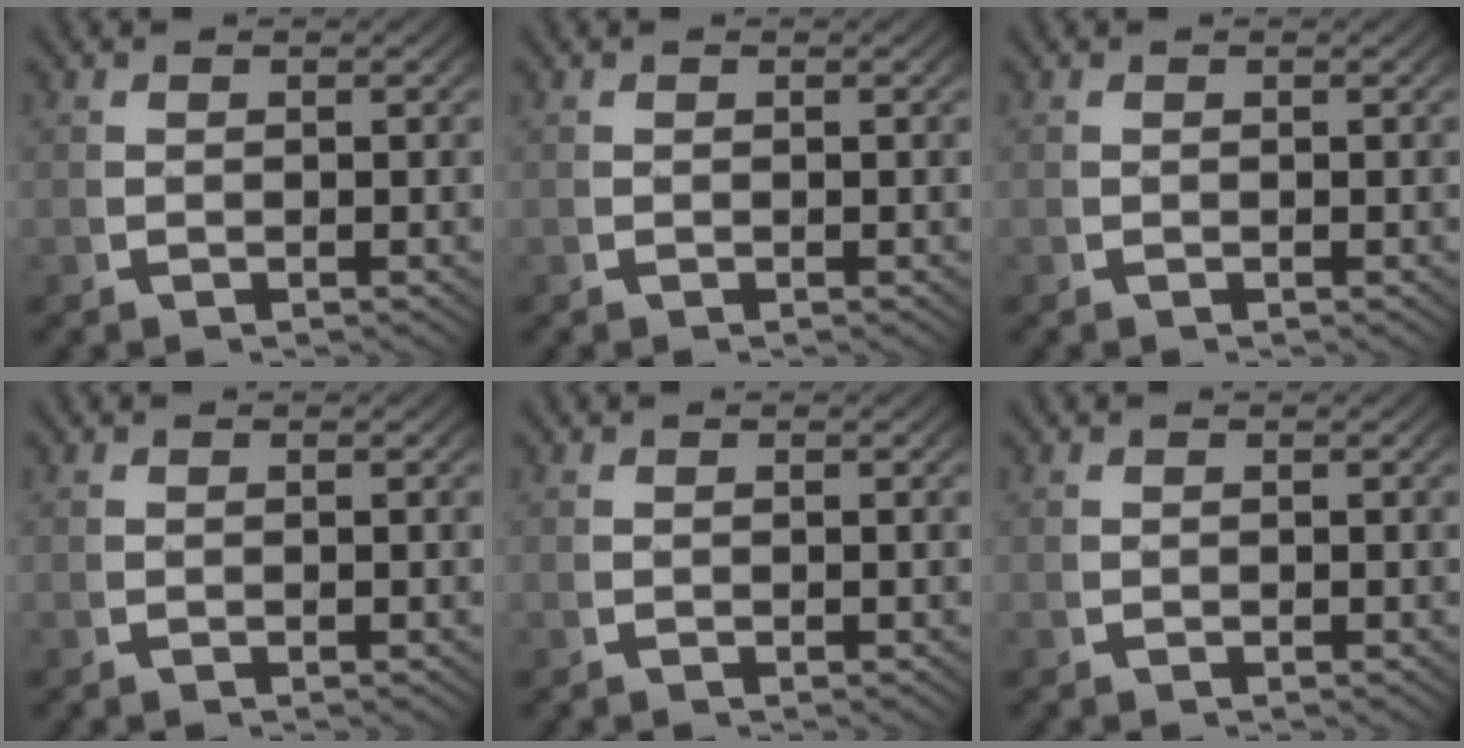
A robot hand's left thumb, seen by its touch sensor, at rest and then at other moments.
{"total": 0.0}
{"total": 0.0}
{"total": 0.0}
{"total": 0.0}
{"total": 0.0}